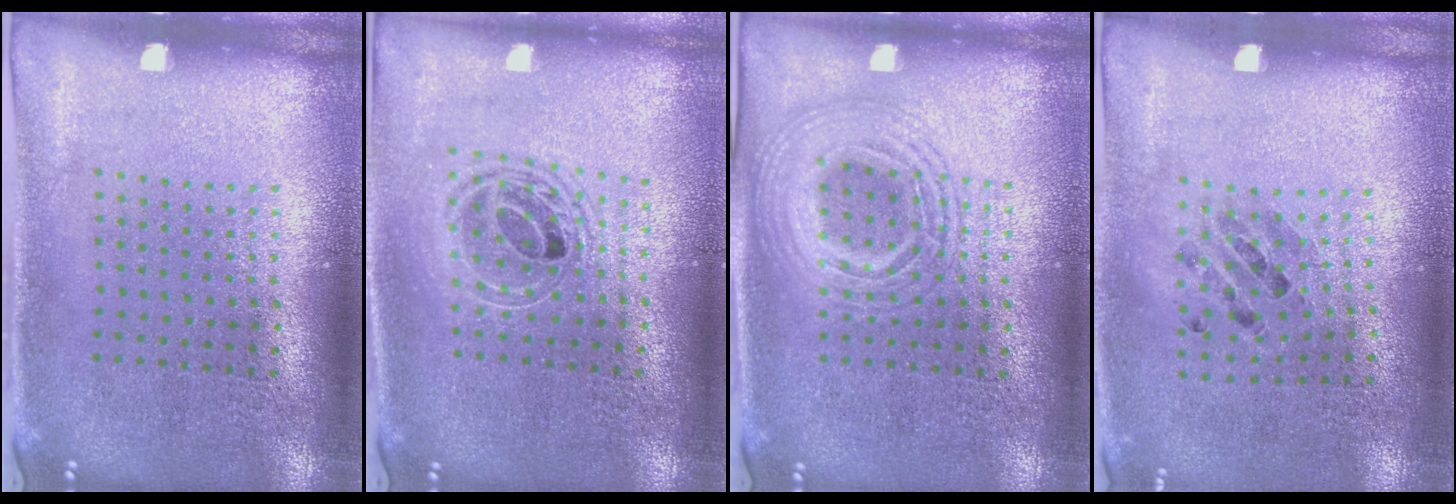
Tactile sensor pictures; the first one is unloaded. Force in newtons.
{"total": 1.5, "press": 1.3, "slide": 0.8}
{"total": 2.3, "press": 2.3, "slide": 0.3}
{"total": 0.8, "press": 0.7, "slide": 0.3}